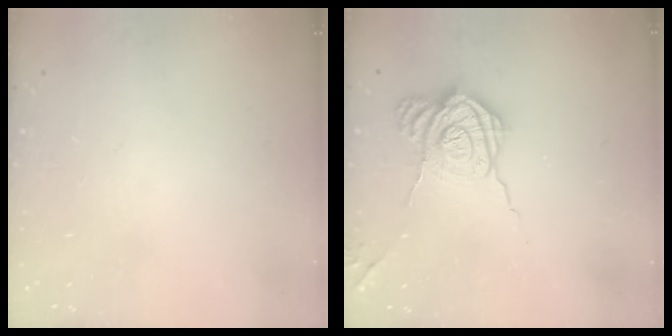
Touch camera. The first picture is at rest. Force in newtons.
{"total": 12.6, "press": 12.5, "slide": 1.2}